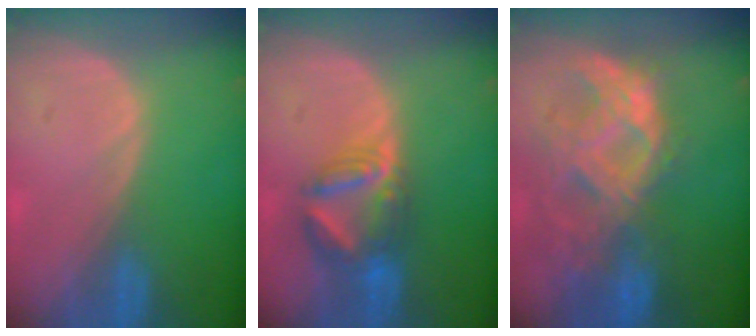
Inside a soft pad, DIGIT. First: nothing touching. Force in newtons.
{"total": 6.6, "press": 6.4, "slide": 1.5}
{"total": 10.9, "press": 9.3, "slide": 5.7}